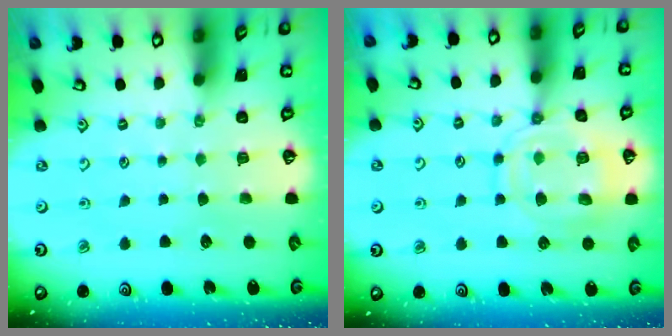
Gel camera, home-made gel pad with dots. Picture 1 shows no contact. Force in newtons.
{"total": 13.5, "press": 13.5, "slide": 1.2}